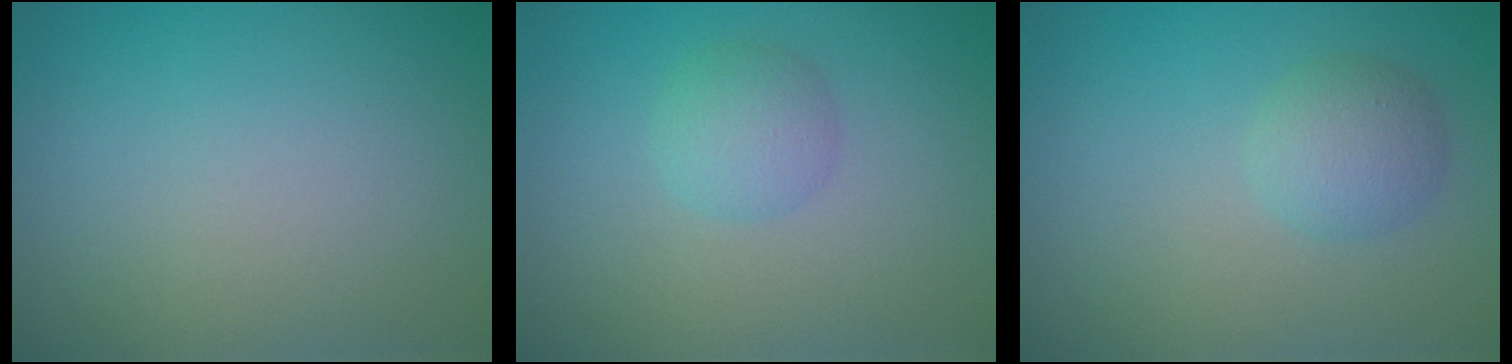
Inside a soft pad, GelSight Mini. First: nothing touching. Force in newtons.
{"total": 2.1, "press": 2.1, "slide": 0.1}
{"total": 2.5, "press": 2.5, "slide": 0.1}